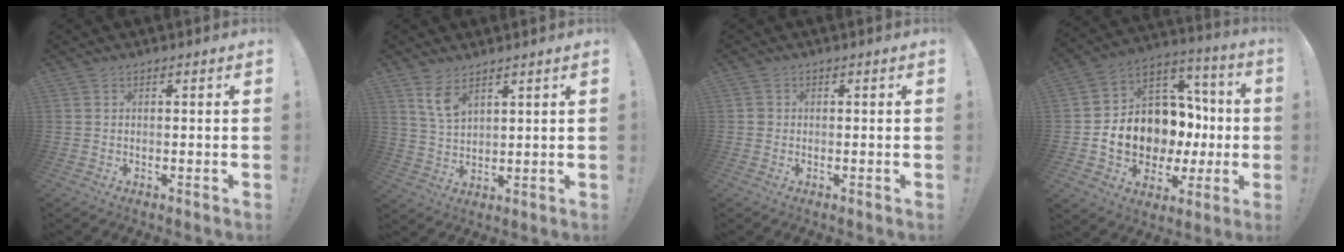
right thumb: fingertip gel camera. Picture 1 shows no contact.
{"total": 6.5, "force": [4.4, 3.0, 3.7], "torque": [-0.062, -0.025, 0.081]}
{"total": 1.2, "force": [-0.2, 1.1, 0.3], "torque": [-0.009, 0.006, -0.002]}
{"total": 14.4, "force": [-2.0, 11.9, 7.9], "torque": [-0.109, 0.002, -0.008]}